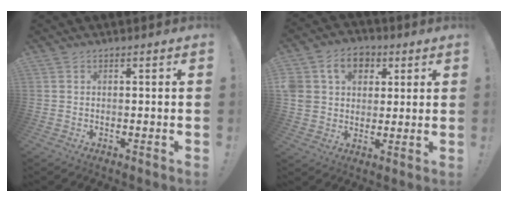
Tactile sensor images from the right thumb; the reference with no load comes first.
{"total": 12.5, "force": [4.7, 10.0, 6.0], "torque": [-0.097, -0.008, 0.093]}